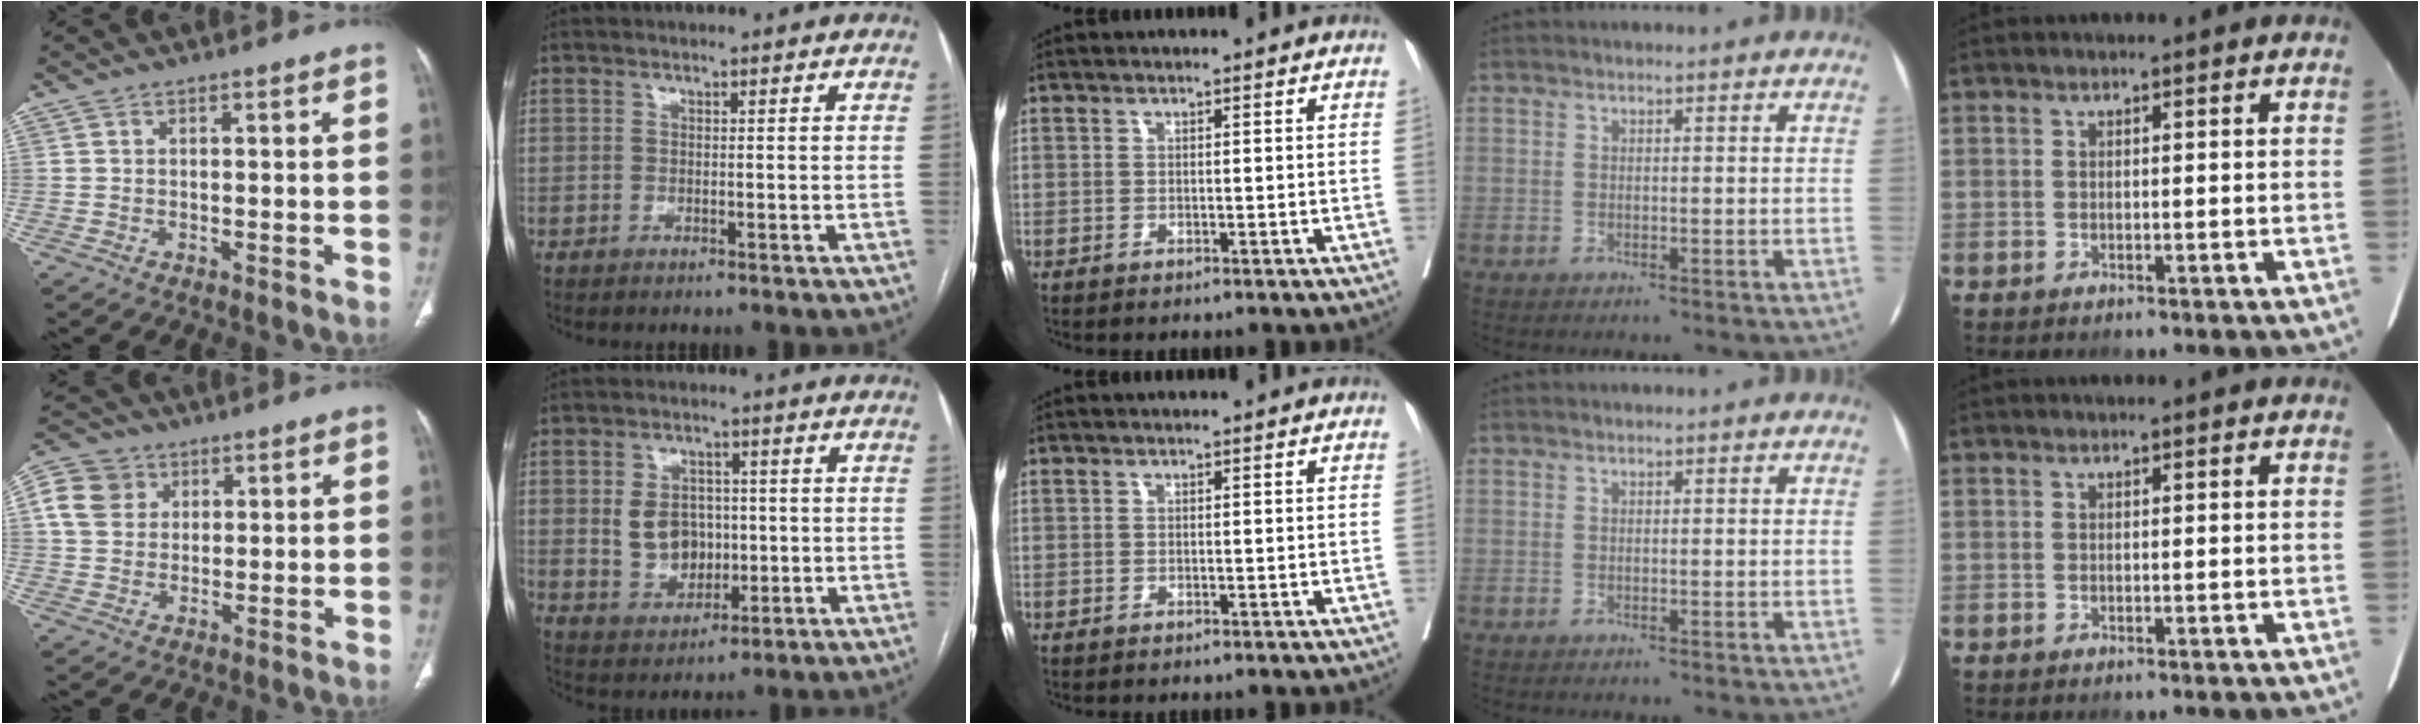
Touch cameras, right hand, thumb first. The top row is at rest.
{"thumb": {"total": 8.3, "force": [2.7, 7.2, 3.3], "torque": [-0.047, 0.002, 0.048]}, "index": {"total": 7.6, "force": [0.4, 5.9, 4.7], "torque": [-0.089, 0.010, 0.019]}}